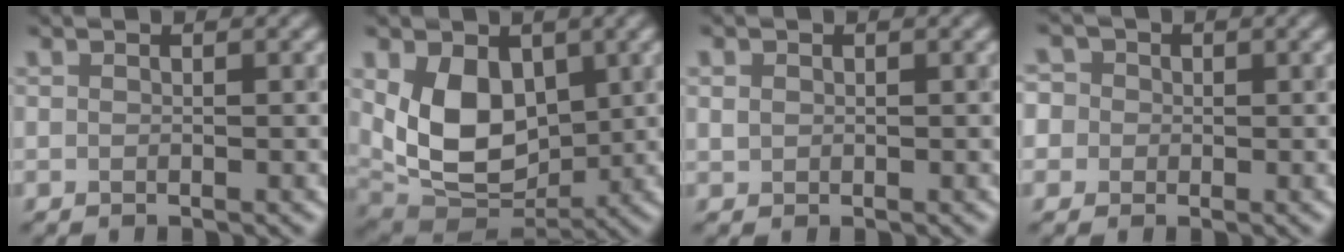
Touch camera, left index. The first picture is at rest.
{"total": 6.2, "force": [0.8, 4.1, 4.6], "torque": [-0.101, -0.013, 0.039]}
{"total": 0.9, "force": [-0.1, -0.4, -0.8], "torque": [-0.005, 0.002, 0.024]}
{"total": 2.4, "force": [0.4, 2.3, 0.1], "torque": [-0.003, 0.026, -0.003]}